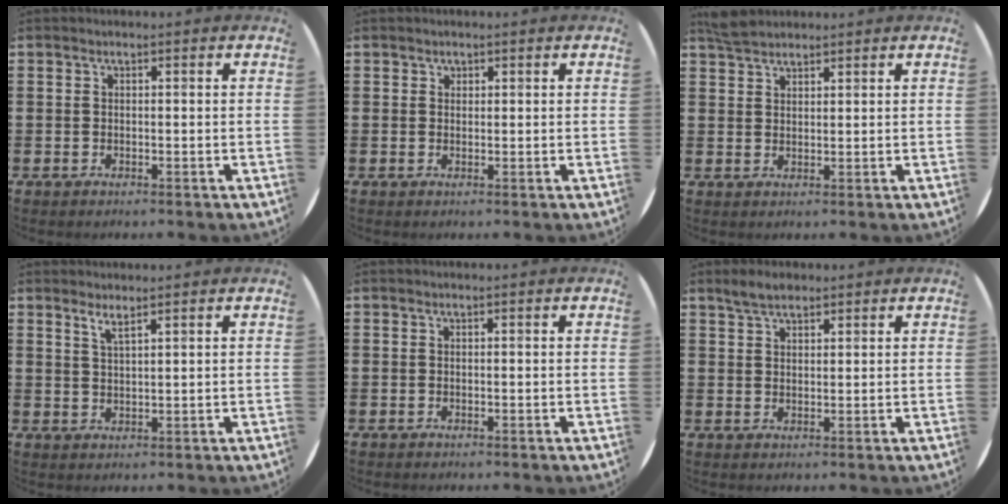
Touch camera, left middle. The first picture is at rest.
{"total": 0.6, "force": [0.5, 0.4, 0.0], "torque": [0.006, 0.000, 0.008]}
{"total": 3.1, "force": [2.8, 0.9, 0.8], "torque": [-0.014, 0.000, 0.053]}
{"total": 2.3, "force": [1.9, 0.0, 1.2], "torque": [-0.026, -0.001, 0.035]}
{"total": 0.0}
{"total": 3.0, "force": [2.5, 1.1, 1.2], "torque": [-0.019, 0.003, 0.046]}